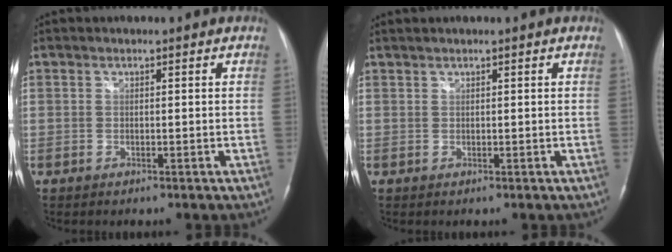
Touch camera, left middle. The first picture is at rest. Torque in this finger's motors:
{"motor_torque": [-0.02, -0.05, -0.01, 0.00]}